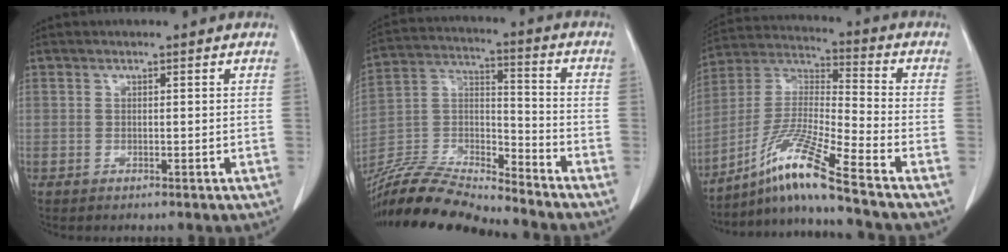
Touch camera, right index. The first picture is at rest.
{"total": 17.0, "force": [-16.1, 1.2, 5.2], "torque": [-0.096, 0.017, -0.299]}
{"total": 12.7, "force": [-9.3, -1.9, 8.5], "torque": [-0.185, -0.013, -0.177]}